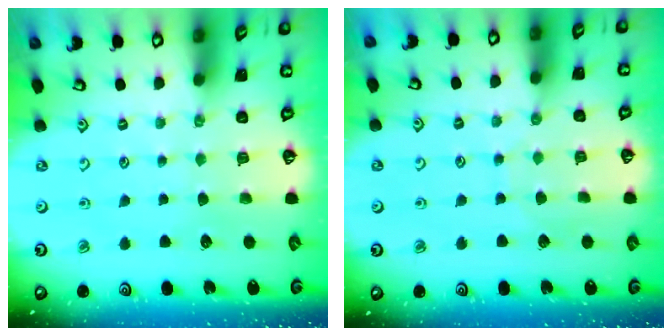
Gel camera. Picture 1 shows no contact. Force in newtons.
{"total": 5.5, "press": 5.5, "slide": 0.5}